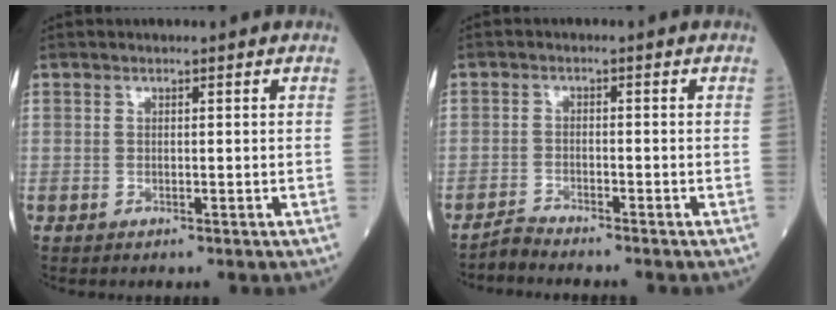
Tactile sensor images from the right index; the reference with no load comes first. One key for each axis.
{"total": 2.3, "fx": -2.3, "fy": -0.5, "fz": -0.1, "tx": 0.000, "ty": -0.012, "tz": -0.046}